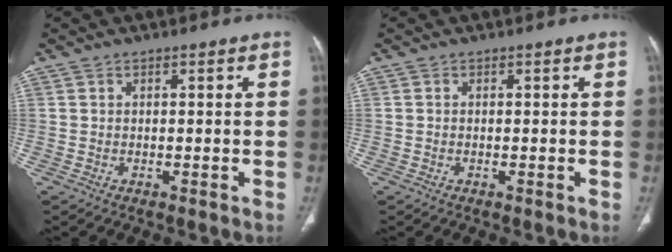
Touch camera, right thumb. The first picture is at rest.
{"total": 0.0}